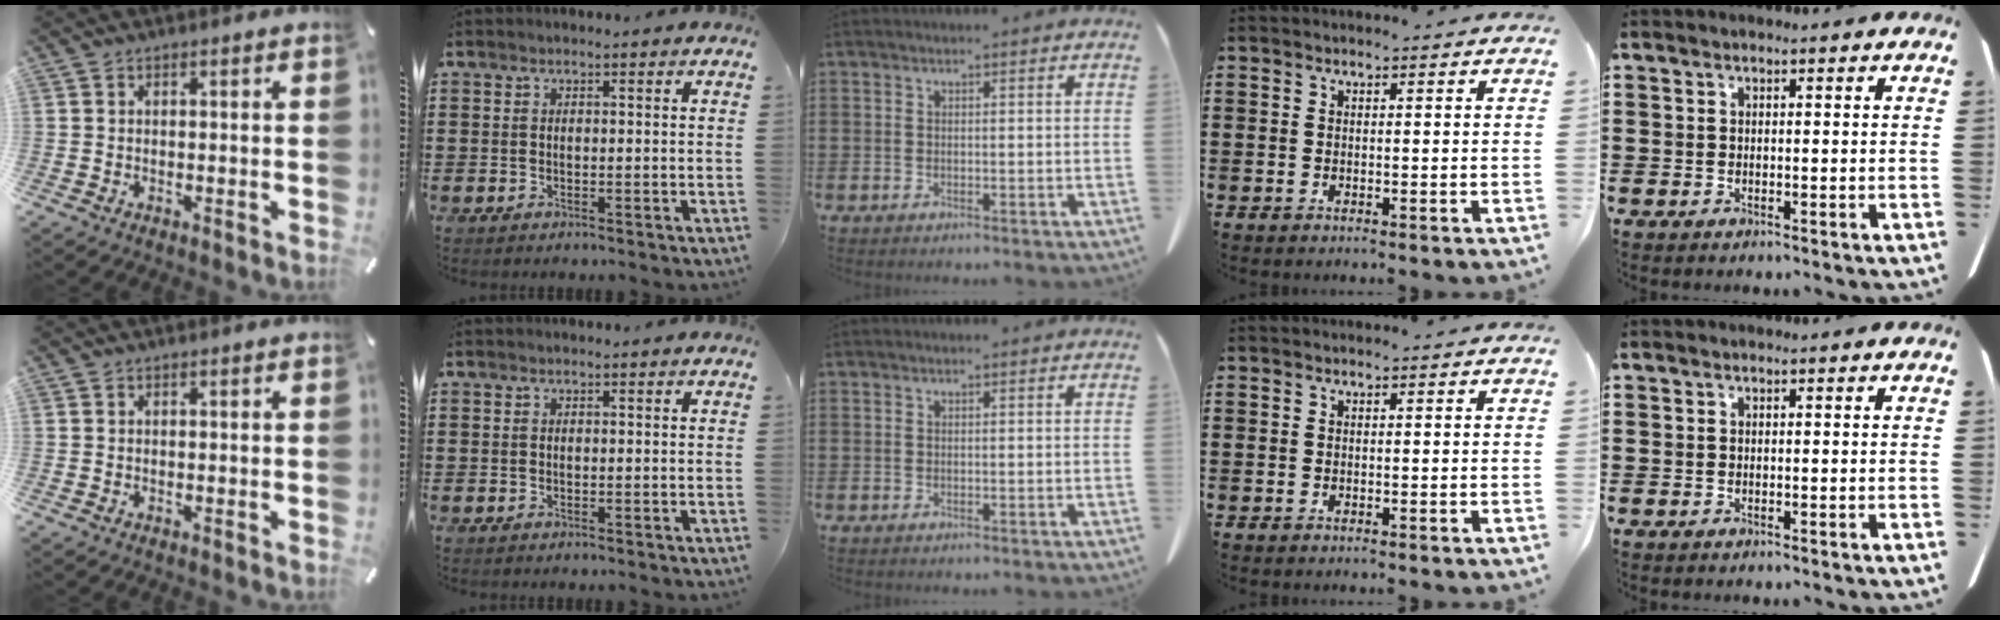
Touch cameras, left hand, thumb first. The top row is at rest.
{}